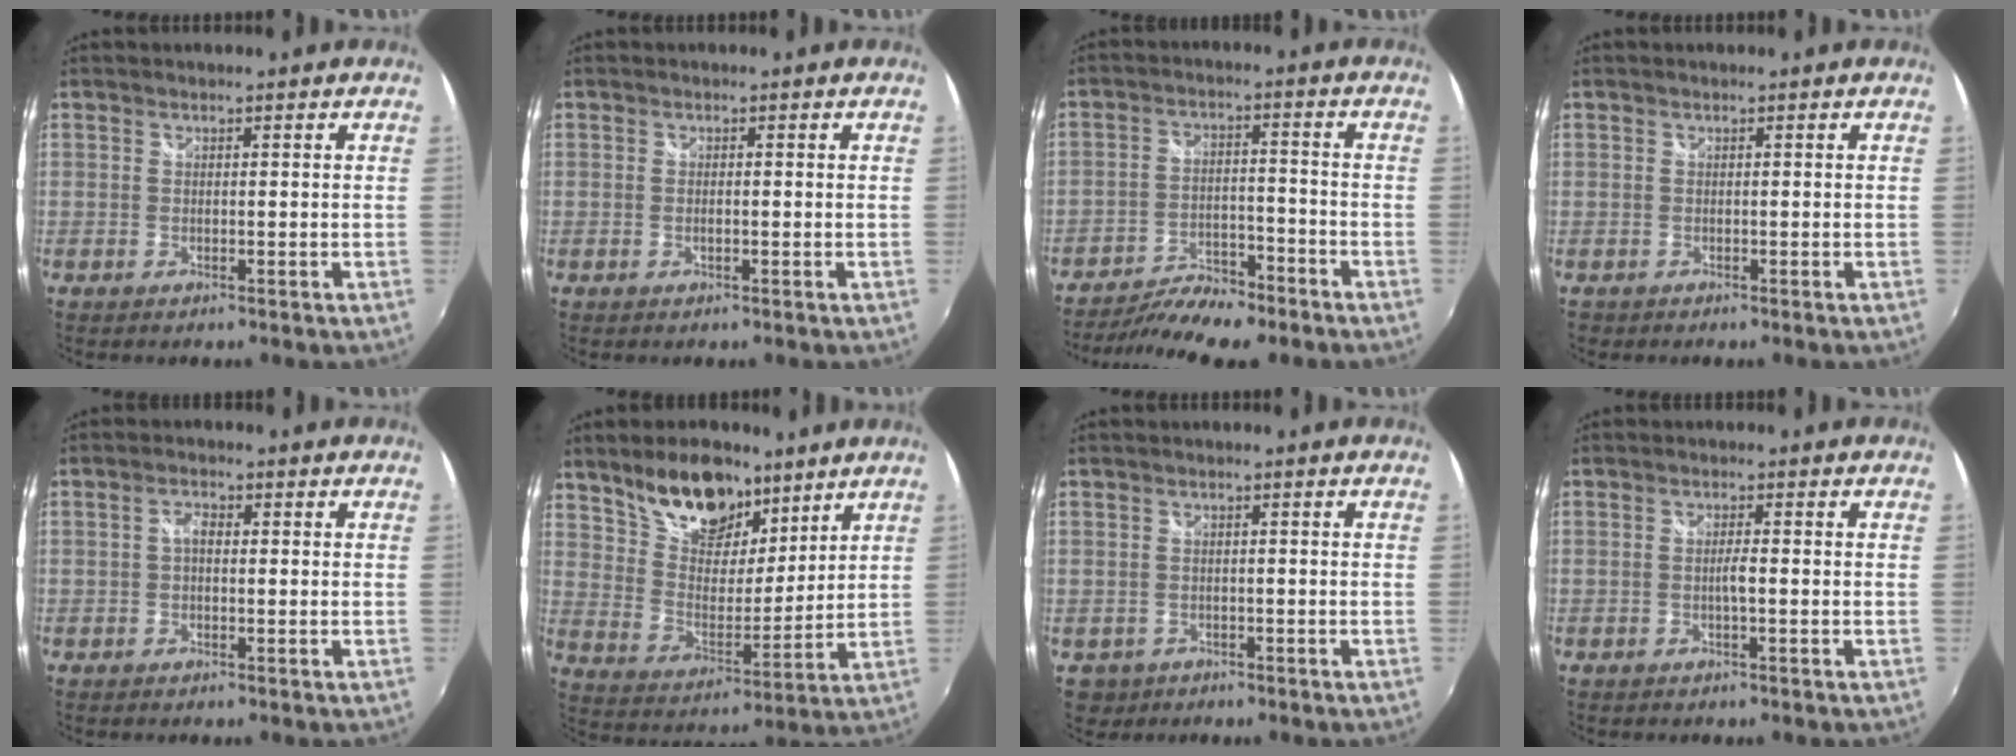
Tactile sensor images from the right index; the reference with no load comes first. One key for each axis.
{"total": 0.8, "fx": -0.2, "fy": 0.3, "fz": 0.7, "tx": -0.017, "ty": -0.001, "tz": -0.005}
{"total": 11.8, "fx": -10.2, "fy": 3.1, "fz": 5.2, "tx": -0.120, "ty": -0.011, "tz": -0.163}
{"total": 1.2, "fx": -0.6, "fy": 1.0, "fz": -0.1, "tx": -0.005, "ty": 0.000, "tz": -0.008}
{"total": 1.9, "fx": -0.1, "fy": 1.1, "fz": 1.5, "tx": -0.029, "ty": 0.006, "tz": -0.005}
{"total": 15.5, "fx": 10.7, "fy": 7.7, "fz": 8.2, "tx": -0.152, "ty": 0.020, "tz": 0.197}
{"total": 3.4, "fx": -1.2, "fy": 3.2, "fz": 0.4, "tx": -0.018, "ty": -0.001, "tz": -0.013}
{"total": 1.6, "fx": -0.5, "fy": -0.2, "fz": 1.5, "tx": -0.026, "ty": 0.001, "tz": -0.012}